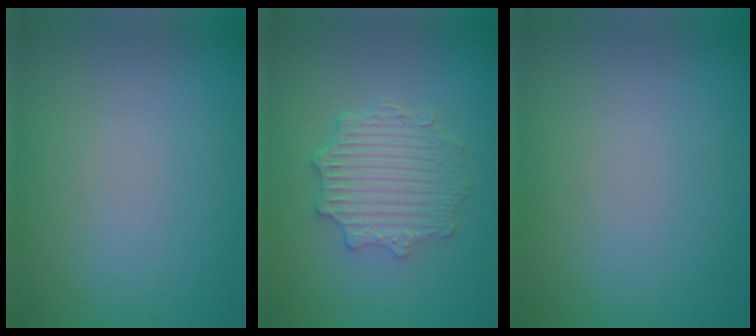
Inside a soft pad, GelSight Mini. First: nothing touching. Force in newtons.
{"total": 4.8, "press": 3.7, "slide": 3.0}
{"total": 0.0}